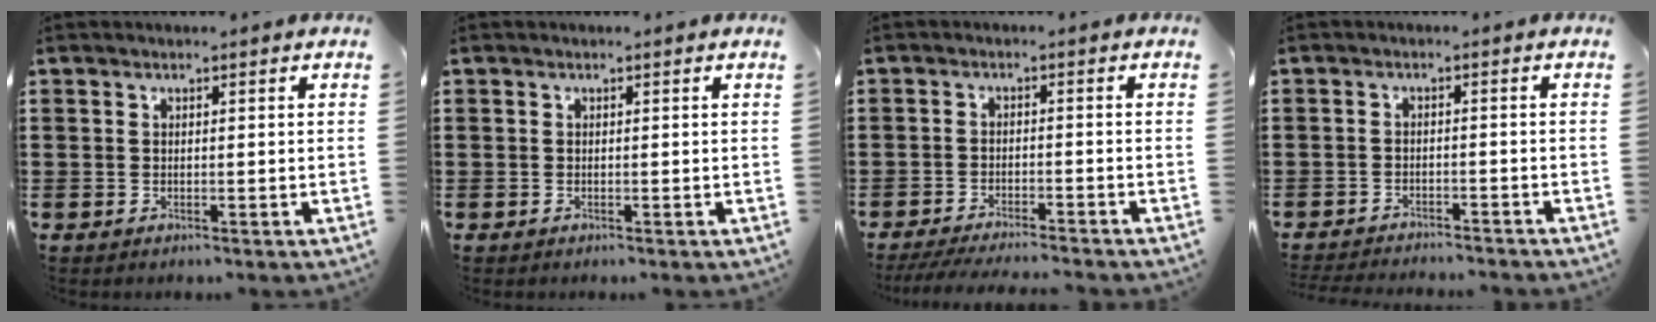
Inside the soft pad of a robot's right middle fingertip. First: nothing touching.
{"total": 0.0}
{"total": 3.9, "force": [-3.7, 0.0, 1.2], "torque": [-0.025, -0.006, -0.075]}
{"total": 2.4, "force": [-2.4, -0.1, 0.1], "torque": [-0.005, 0.000, -0.050]}